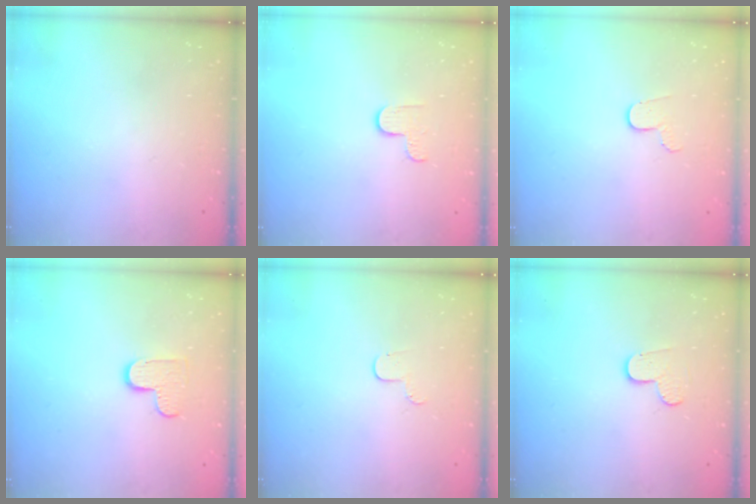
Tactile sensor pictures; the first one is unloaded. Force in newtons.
{"total": 2.9, "press": 2.9, "slide": 0.3}
{"total": 4.5, "press": 4.5, "slide": 0.3}
{"total": 7.4, "press": 7.4, "slide": 0.4}
{"total": 4.0, "press": 4.0, "slide": 0.4}
{"total": 4.1, "press": 4.1, "slide": 0.3}